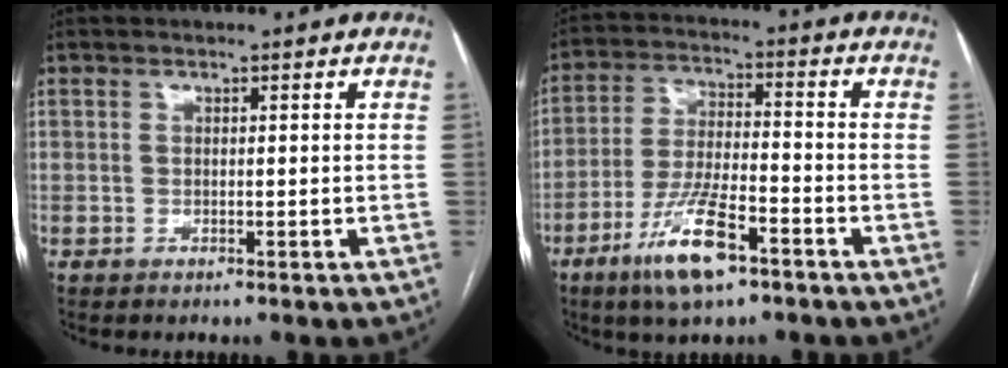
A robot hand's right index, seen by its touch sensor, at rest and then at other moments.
{"total": 10.8, "force": [-6.2, 2.3, 8.5], "torque": [-0.170, -0.012, -0.113]}